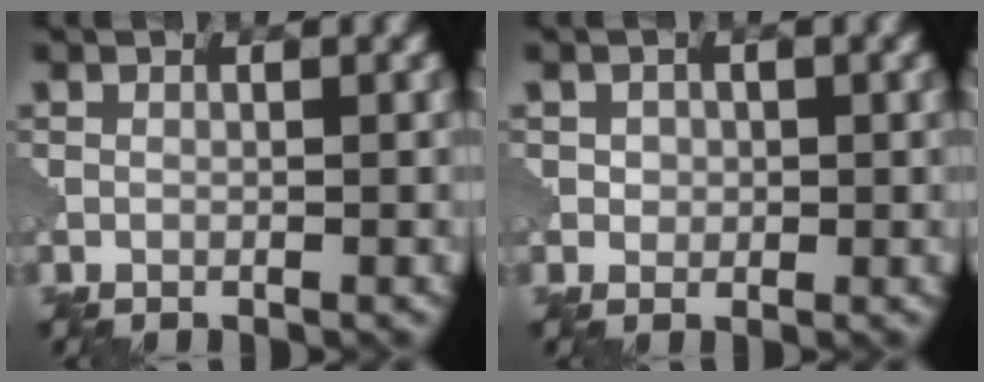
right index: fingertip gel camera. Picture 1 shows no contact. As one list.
[{"total": 1.2, "force": [0.2, 1.1, 0.4], "torque": [-0.003, -0.002, 0.004]}]